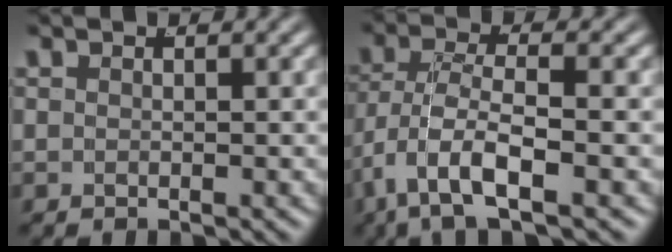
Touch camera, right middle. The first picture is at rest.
{"total": 4.5, "force": [-1.4, 2.0, 3.8], "torque": [-0.102, -0.031, -0.008]}